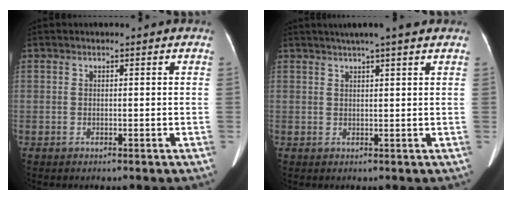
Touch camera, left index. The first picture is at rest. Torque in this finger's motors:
{"motor_torque": [0.08, -0.08, 0.02, 0.01]}